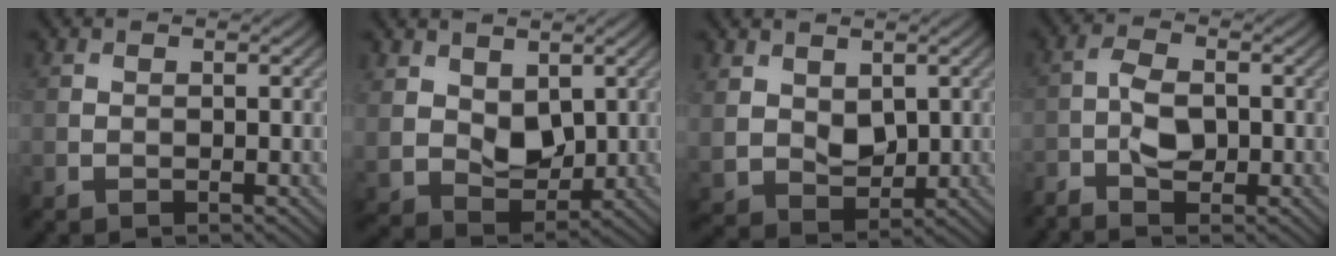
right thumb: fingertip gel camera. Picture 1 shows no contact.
{"total": 6.5, "force": [2.2, 4.5, 4.0], "torque": [-0.100, -0.015, 0.046]}
{"total": 5.1, "force": [1.8, 3.7, 3.0], "torque": [-0.078, -0.010, 0.041]}
{"total": 3.8, "force": [-1.5, 1.7, 3.0], "torque": [-0.064, 0.004, -0.037]}